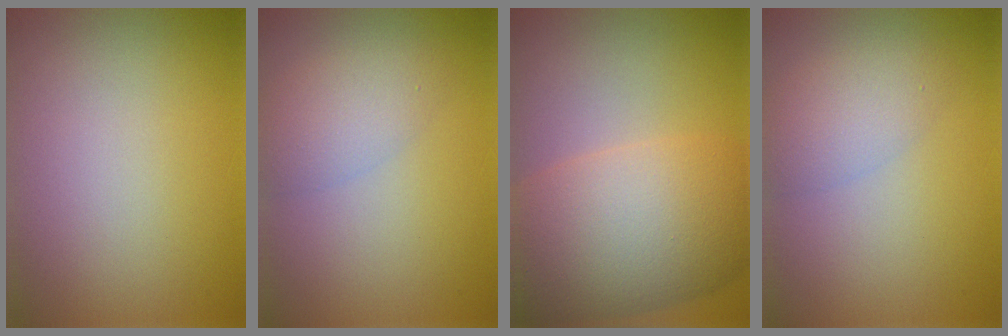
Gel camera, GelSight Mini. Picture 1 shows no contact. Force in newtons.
{"total": 3.0, "press": 3.0, "slide": 0.1}
{"total": 10.7, "press": 10.7, "slide": 0.2}
{"total": 3.0, "press": 3.0, "slide": 0.1}